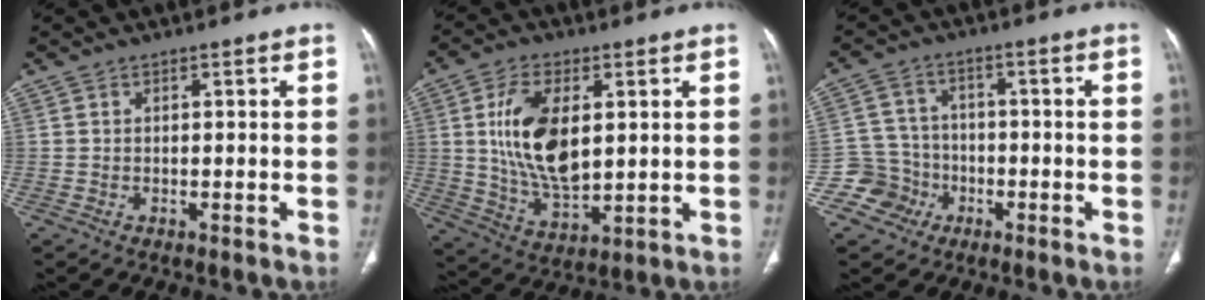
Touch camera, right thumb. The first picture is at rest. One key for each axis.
{"total": 14.7, "fx": 2.7, "fy": 7.8, "fz": 12.1, "tx": -0.219, "ty": -0.017, "tz": 0.059}
{"total": 7.0, "fx": -3.2, "fy": 6.2, "fz": -0.1, "tx": 0.040, "ty": 0.032, "tz": -0.059}